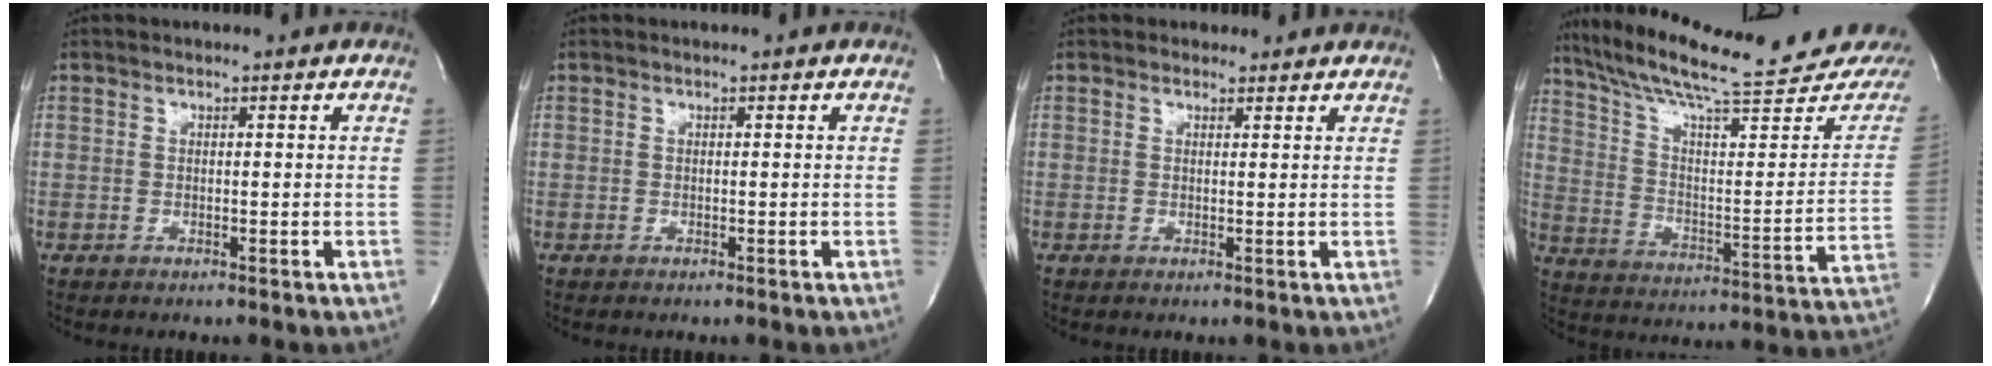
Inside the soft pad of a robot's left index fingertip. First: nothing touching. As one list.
[{"total": 0.0}, {"total": 1.7, "force": [1.4, 0.9, -0.1], "torque": [0.001, 0.005, 0.016]}, {"total": 23.7, "force": [20.8, 1.2, 11.3], "torque": [-0.180, -0.052, 0.298]}]